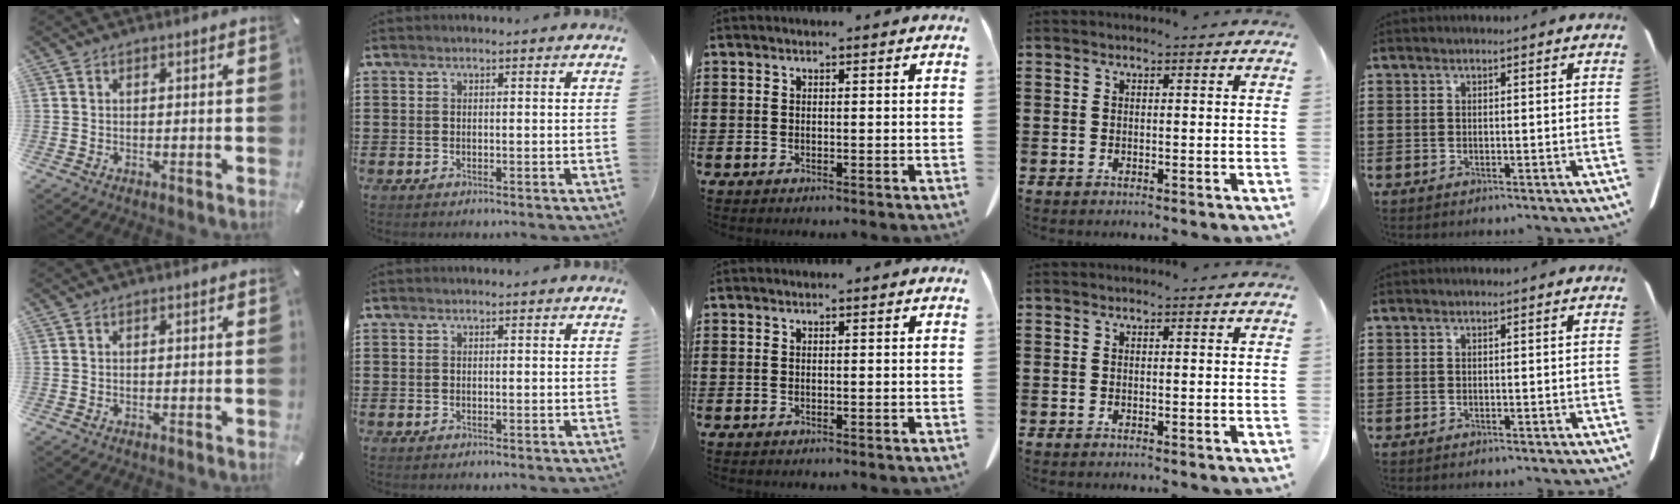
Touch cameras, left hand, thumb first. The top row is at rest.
{}